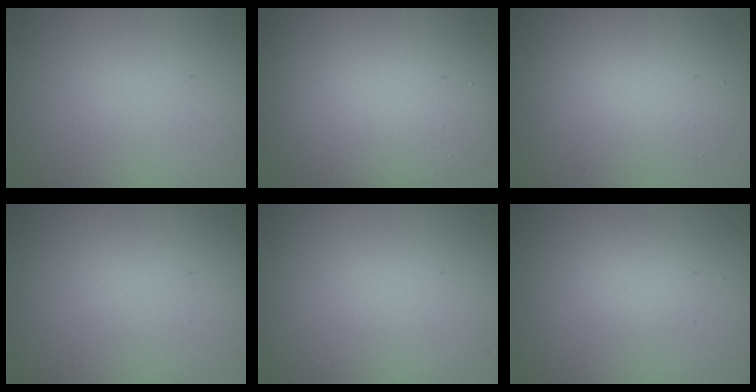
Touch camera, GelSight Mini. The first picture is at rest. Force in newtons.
{"total": 12.2, "press": 12.2, "slide": 0.8}
{"total": 6.1, "press": 6.1, "slide": 0.3}
{"total": 0.0}
{"total": 0.0}
{"total": 1.4, "press": 1.4, "slide": 0.1}